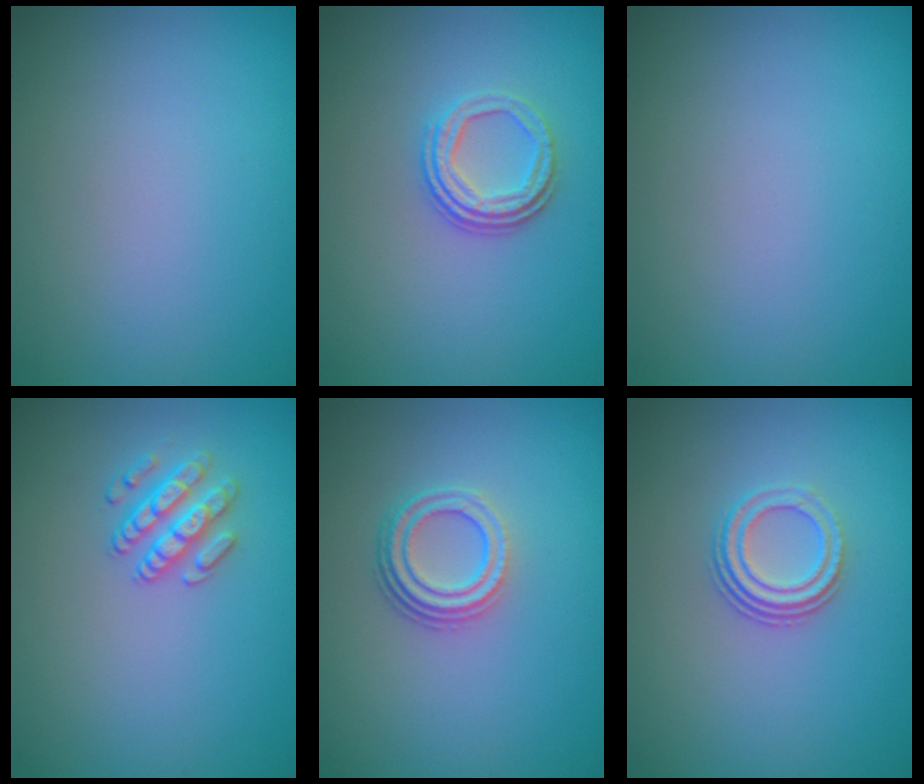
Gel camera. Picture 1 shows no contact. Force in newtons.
{"total": 3.1, "press": 2.4, "slide": 2.0}
{"total": 0.0}
{"total": 2.5, "press": 2.5, "slide": 0.4}
{"total": 3.5, "press": 2.5, "slide": 2.4}
{"total": 2.9, "press": 2.0, "slide": 2.0}